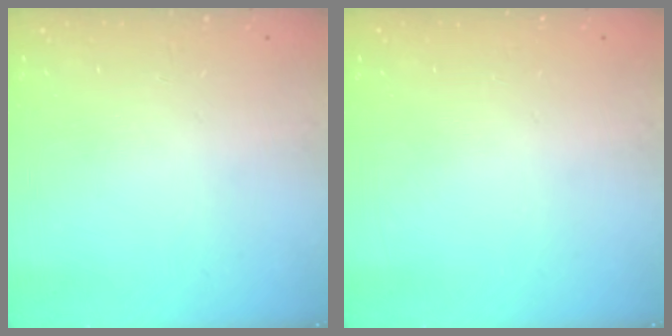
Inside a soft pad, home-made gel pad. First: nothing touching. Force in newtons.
{"total": 0.0}